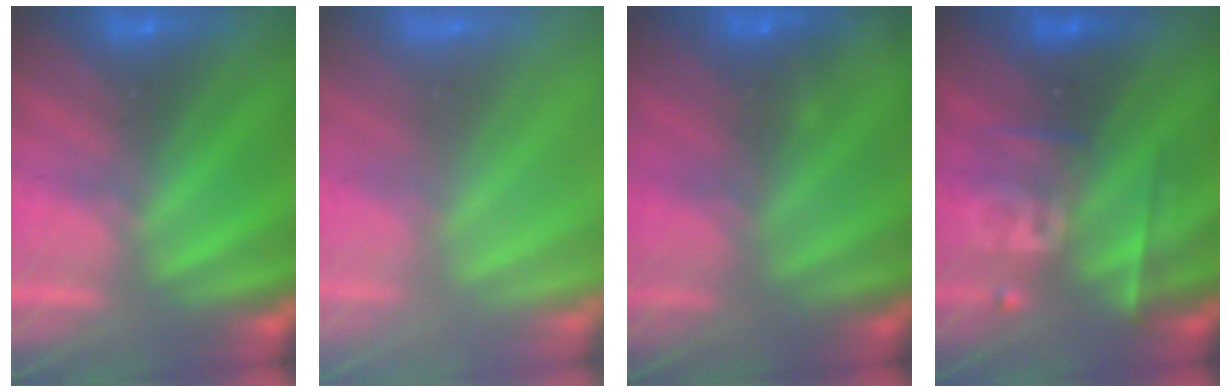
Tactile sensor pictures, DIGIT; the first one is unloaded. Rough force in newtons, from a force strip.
{"total": 7.8}
{"total": 4.6}
{"total": 2.4}